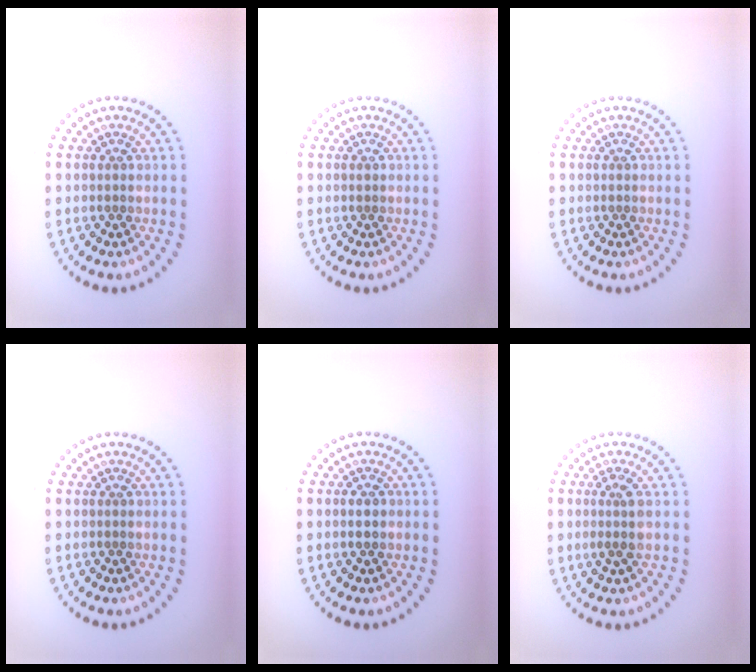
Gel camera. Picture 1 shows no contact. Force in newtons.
{"total": 0.5, "press": 0.5, "slide": 0.1}
{"total": 0.0}
{"total": 0.0}
{"total": 0.9, "press": 0.9, "slide": 0.0}
{"total": 1.9, "press": 1.6, "slide": 1.0}